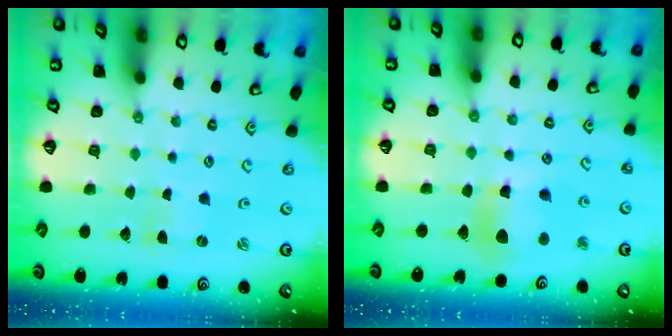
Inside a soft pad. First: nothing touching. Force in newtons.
{"total": 10.5, "press": 10.4, "slide": 1.4}